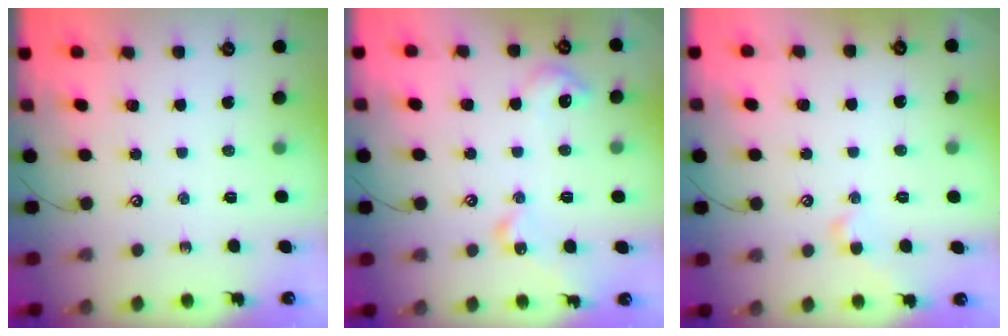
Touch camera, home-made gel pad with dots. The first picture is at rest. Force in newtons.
{"total": 5.5, "press": 5.5, "slide": 0.3}
{"total": 1.6, "press": 1.3, "slide": 0.8}